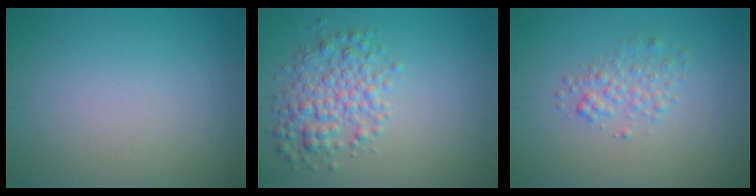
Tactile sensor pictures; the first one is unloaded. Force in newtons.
{"total": 3.9, "press": 3.9, "slide": 0.1}
{"total": 2.0, "press": 2.0, "slide": 0.1}